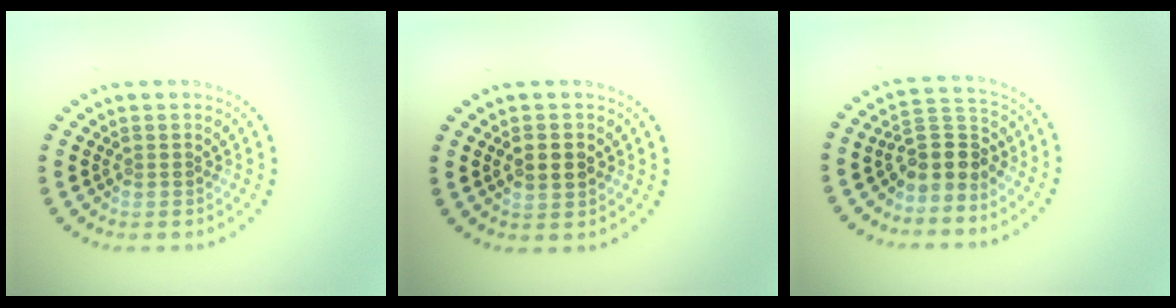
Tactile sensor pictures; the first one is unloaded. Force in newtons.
{"total": 2.7, "press": 2.7, "slide": 0.2}
{"total": 3.4, "press": 3.0, "slide": 1.6}